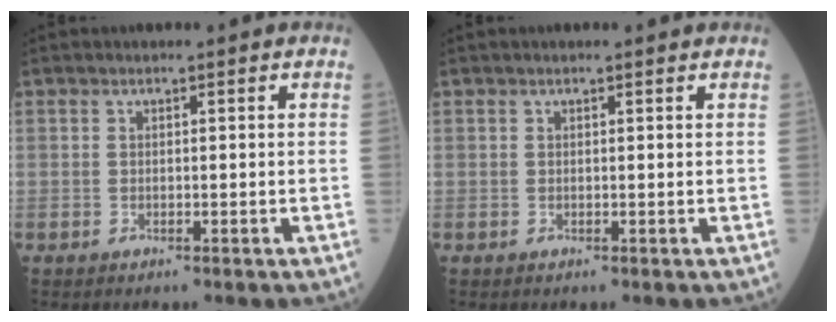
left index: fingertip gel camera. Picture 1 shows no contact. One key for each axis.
{"total": 1.3, "fx": 1.2, "fy": 0.0, "fz": 0.5, "tx": -0.011, "ty": 0.007, "tz": 0.016}